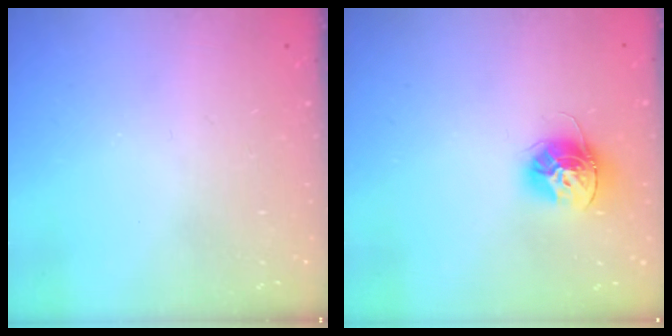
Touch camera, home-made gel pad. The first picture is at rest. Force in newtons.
{"total": 12.1, "press": 12.1, "slide": 0.5}